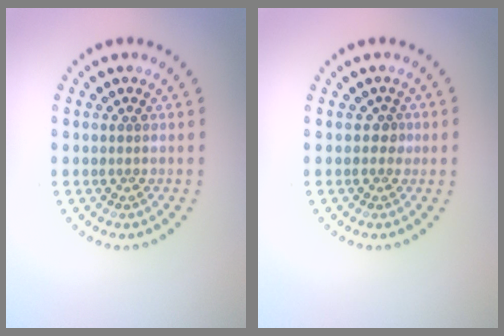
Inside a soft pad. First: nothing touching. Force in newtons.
{"total": 1.0, "press": 0.8, "slide": 0.6}